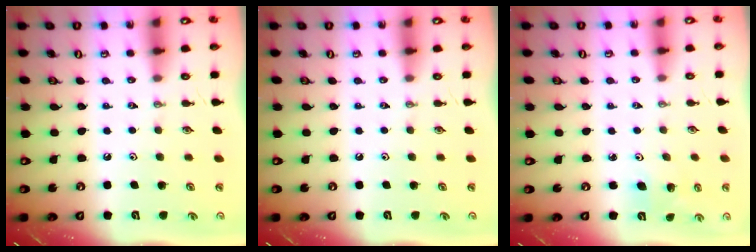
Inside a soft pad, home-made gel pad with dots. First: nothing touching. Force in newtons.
{"total": 0.0}
{"total": 4.7, "press": 4.1, "slide": 2.1}